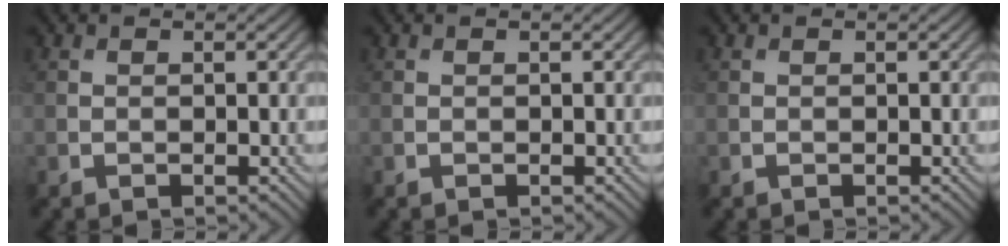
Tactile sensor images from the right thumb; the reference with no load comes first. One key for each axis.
{"total": 0.0}
{"total": 0.0}